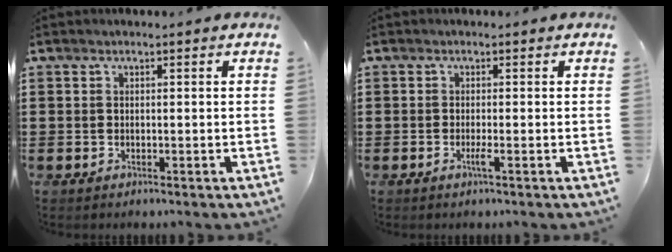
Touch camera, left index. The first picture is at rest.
{"total": 1.6, "force": [-0.6, -0.1, 1.4], "torque": [-0.032, -0.008, -0.013]}